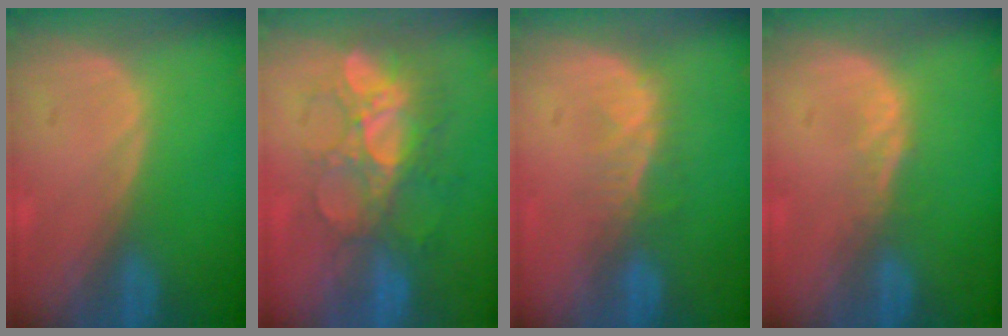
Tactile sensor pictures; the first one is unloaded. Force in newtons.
{"total": 9.2, "press": 8.5, "slide": 3.5}
{"total": 3.7, "press": 3.3, "slide": 1.6}
{"total": 1.4, "press": 1.4, "slide": 0.1}